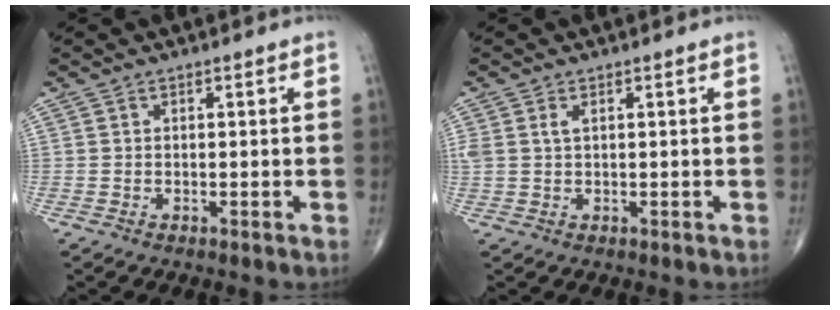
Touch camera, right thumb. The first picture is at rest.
{"total": 2.2, "force": [0.8, 1.2, 1.7], "torque": [-0.046, 0.010, 0.020]}